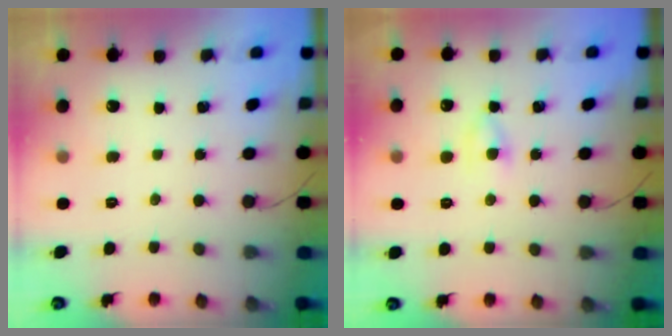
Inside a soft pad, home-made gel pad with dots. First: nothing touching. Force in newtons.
{"total": 3.2, "press": 3.0, "slide": 1.2}